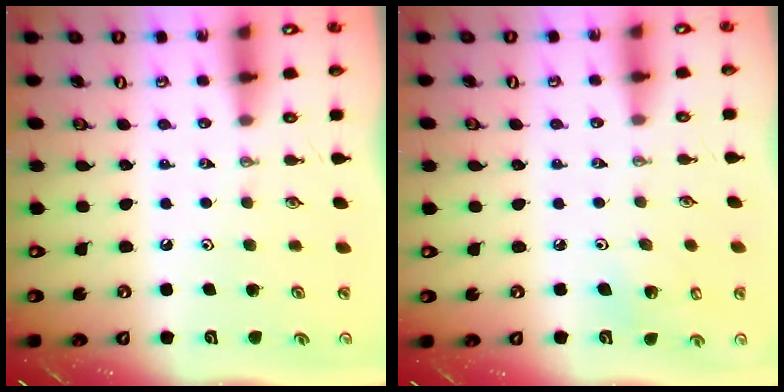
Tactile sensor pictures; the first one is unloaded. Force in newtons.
{"total": 5.0, "press": 4.7, "slide": 1.5}